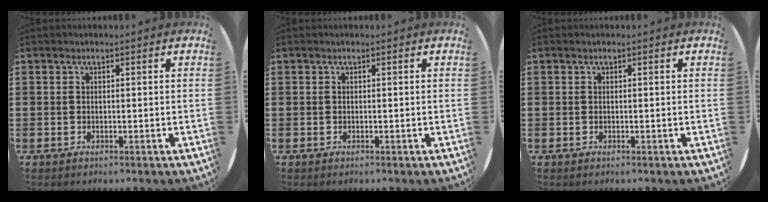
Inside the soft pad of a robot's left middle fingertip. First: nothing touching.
{"total": 0.0}
{"total": 0.0}